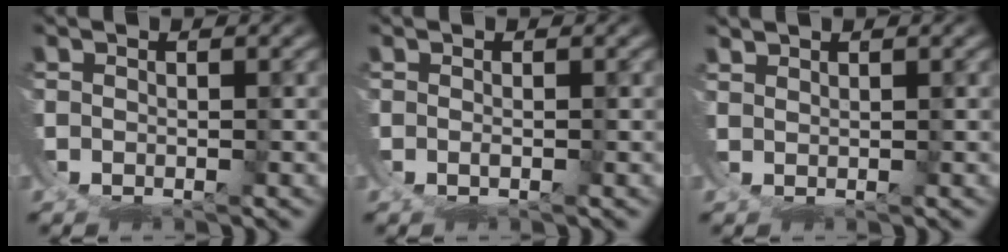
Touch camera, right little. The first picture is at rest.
{"total": 0.6, "force": [-0.1, -0.2, 0.6], "torque": [-0.010, -0.007, 0.003]}
{"total": 2.2, "force": [1.7, -1.2, -0.7], "torque": [0.020, 0.006, 0.029]}